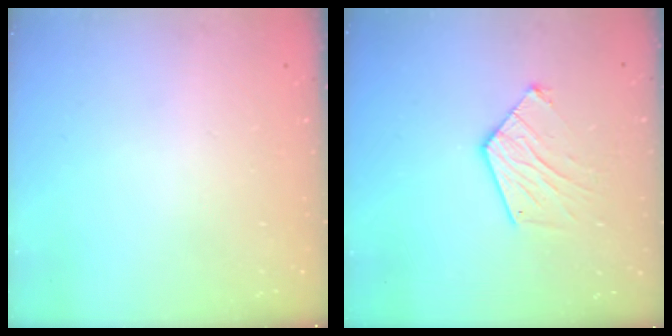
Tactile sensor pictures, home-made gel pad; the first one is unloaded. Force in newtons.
{"total": 10.5, "press": 10.4, "slide": 0.5}